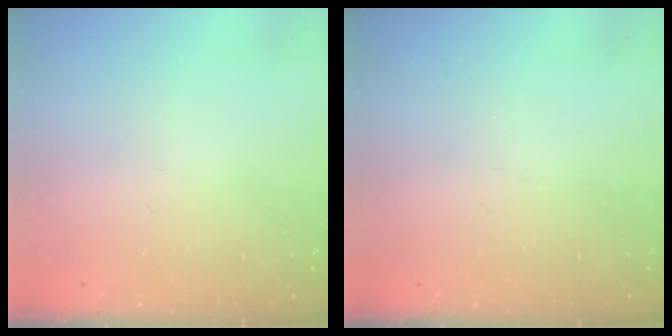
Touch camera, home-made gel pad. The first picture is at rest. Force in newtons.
{"total": 0.0}